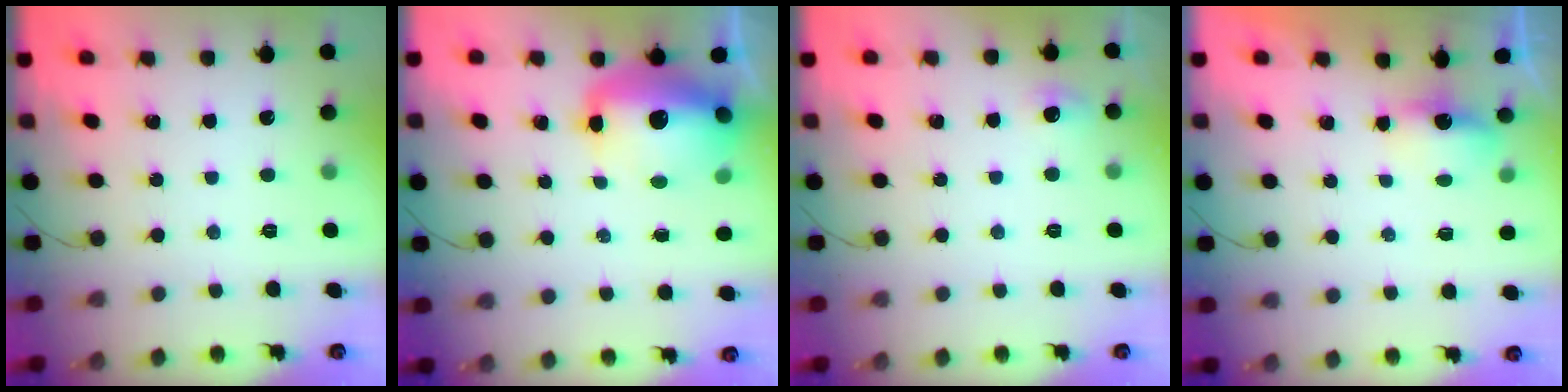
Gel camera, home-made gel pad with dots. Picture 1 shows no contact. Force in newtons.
{"total": 15.9, "press": 15.4, "slide": 3.8}
{"total": 7.5, "press": 4.5, "slide": 6.1}
{"total": 6.4, "press": 4.0, "slide": 5.0}